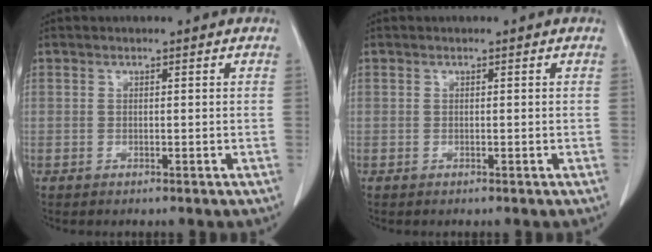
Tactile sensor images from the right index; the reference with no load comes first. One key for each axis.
{"total": 0.0}